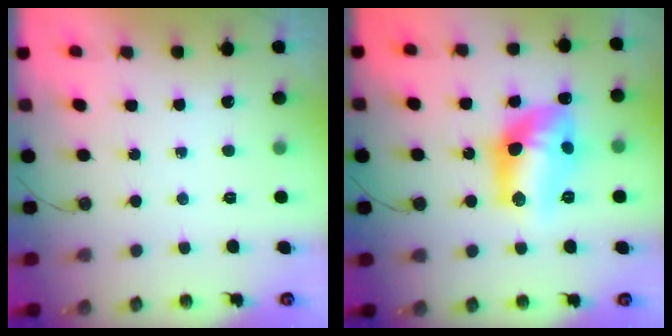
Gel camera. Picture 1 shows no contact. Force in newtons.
{"total": 14.1, "press": 14.1, "slide": 0.9}